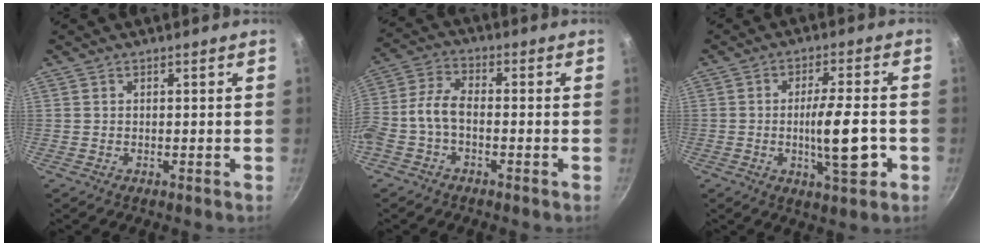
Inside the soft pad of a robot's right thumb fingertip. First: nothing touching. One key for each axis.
{"total": 6.8, "fx": -2.4, "fy": 3.5, "fz": 5.3, "tx": -0.124, "ty": 0.032, "tz": -0.060}
{"total": 10.4, "fx": -2.3, "fy": 2.6, "fz": 9.8, "tx": -0.145, "ty": 0.009, "tz": -0.037}